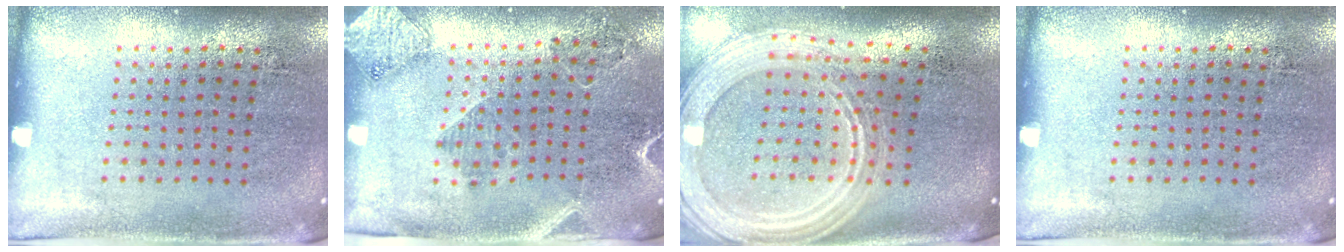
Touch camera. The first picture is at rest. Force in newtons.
{"total": 1.8, "press": 1.7, "slide": 0.8}
{"total": 3.0, "press": 2.5, "slide": 1.7}
{"total": 0.0}